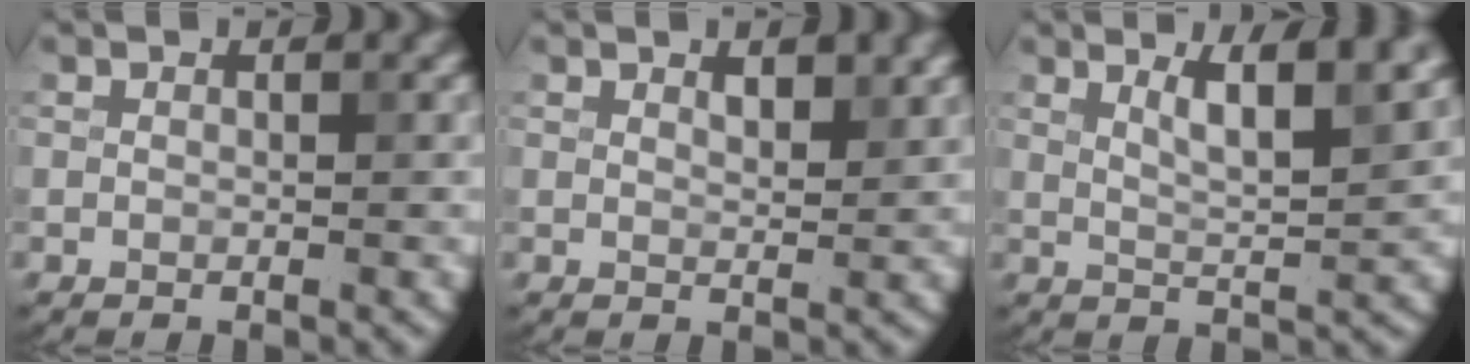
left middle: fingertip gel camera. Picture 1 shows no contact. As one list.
[{"total": 1.7, "force": [1.2, 0.5, 1.1], "torque": [-0.016, -0.001, 0.022]}, {"total": 4.8, "force": [2.6, 1.0, 3.9], "torque": [-0.057, 0.002, 0.043]}]